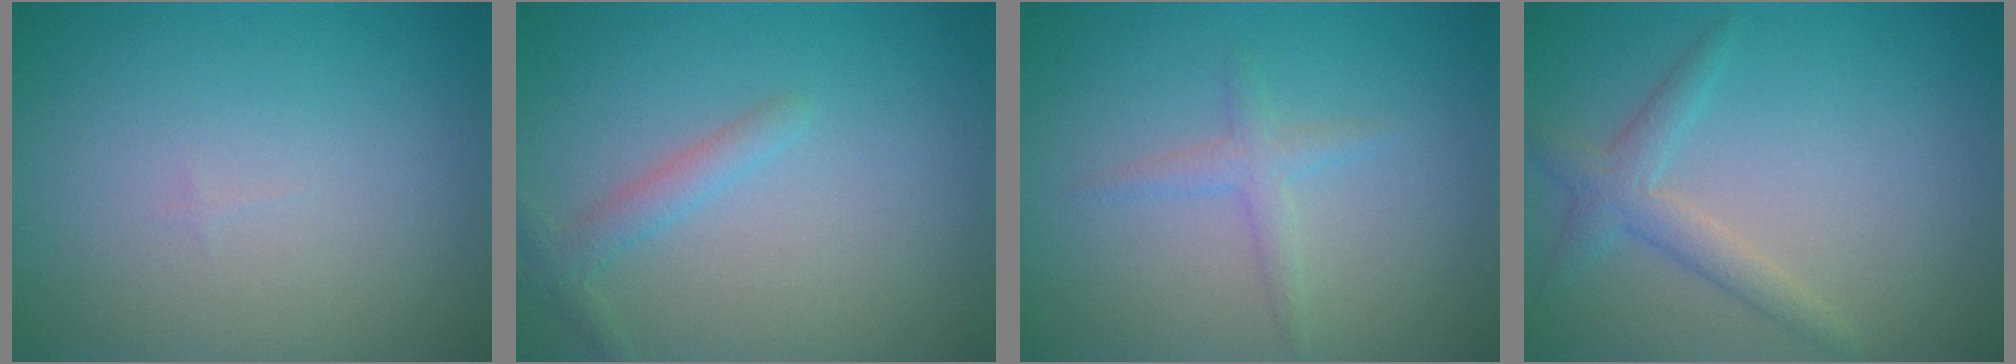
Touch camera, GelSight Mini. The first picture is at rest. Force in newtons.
{"total": 1.7, "press": 1.7, "slide": 0.1}
{"total": 1.6, "press": 1.6, "slide": 0.1}
{"total": 2.4, "press": 2.4, "slide": 0.2}